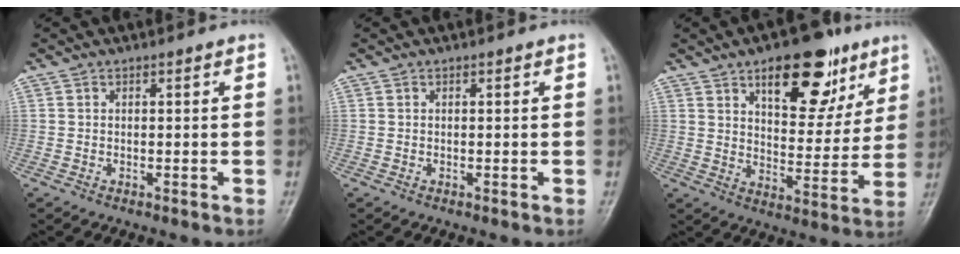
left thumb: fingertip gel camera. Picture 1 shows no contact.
{"total": 0.0}
{"total": 17.5, "force": [9.6, 8.5, 11.8], "torque": [-0.109, -0.039, 0.142]}